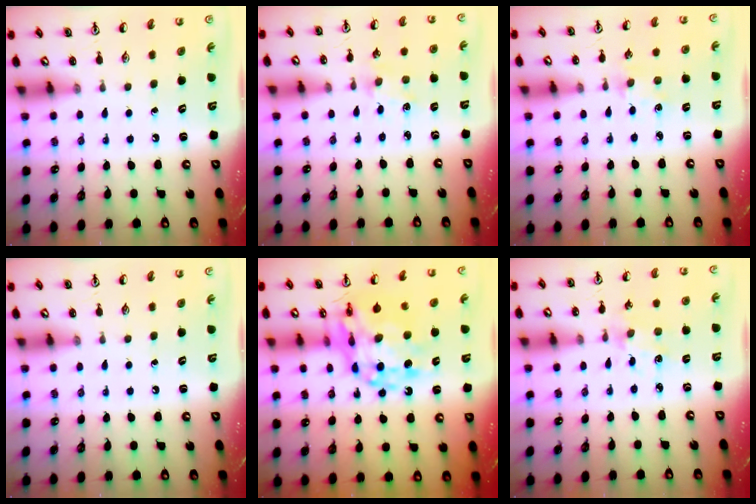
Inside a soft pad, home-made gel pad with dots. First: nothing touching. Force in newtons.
{"total": 1.8, "press": 1.8, "slide": 0.4}
{"total": 3.0, "press": 3.0, "slide": 0.4}
{"total": 0.0}
{"total": 16.6, "press": 16.5, "slide": 1.8}
{"total": 2.5, "press": 2.5, "slide": 0.4}